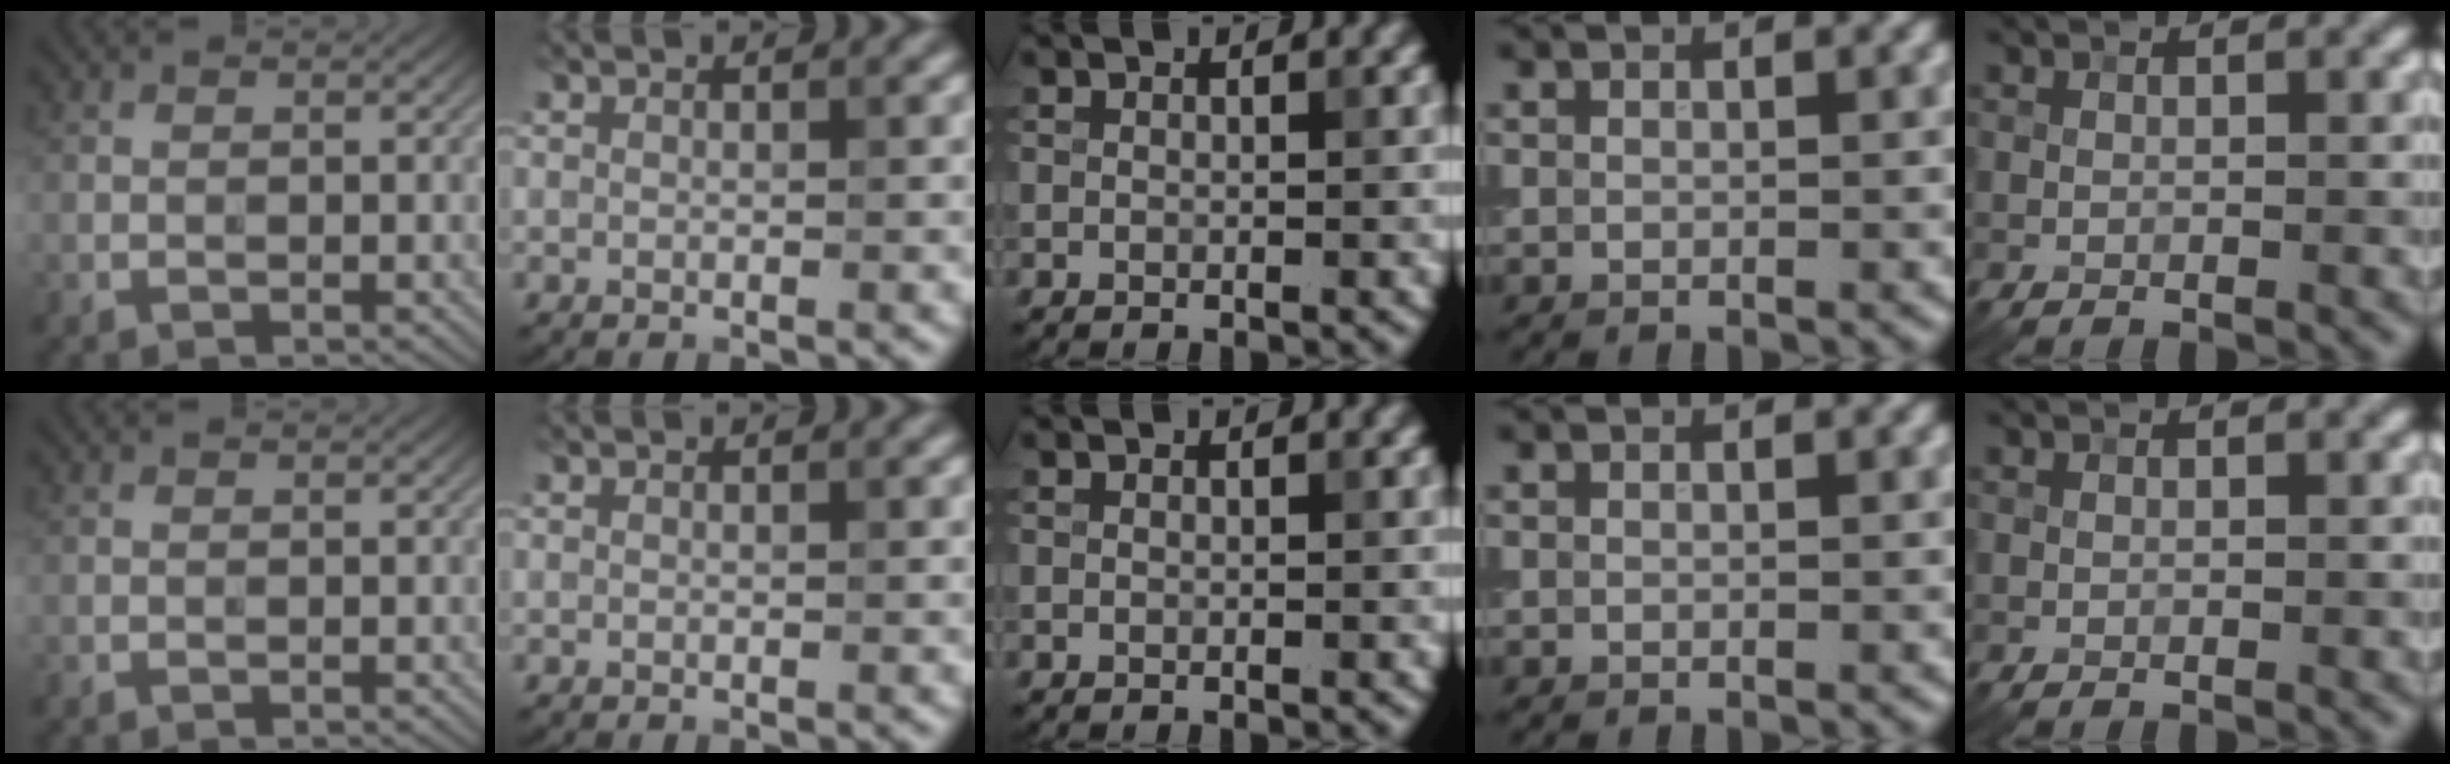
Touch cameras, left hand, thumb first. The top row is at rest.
{}